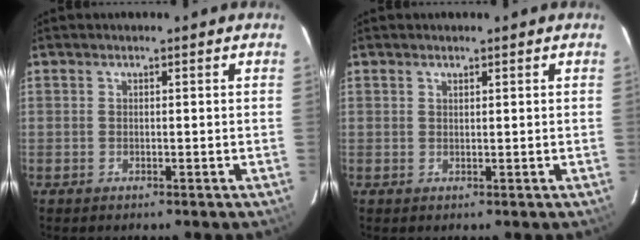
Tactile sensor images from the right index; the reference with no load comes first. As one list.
[{"total": 0.6, "force": [0.5, 0.3, 0.1], "torque": [-0.001, -0.002, 0.011]}]